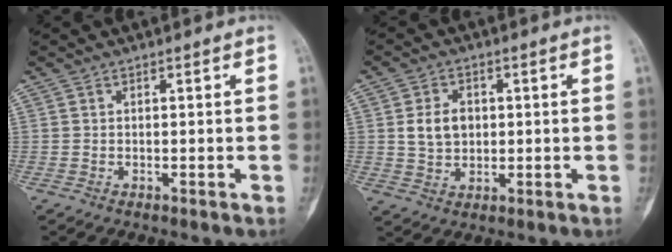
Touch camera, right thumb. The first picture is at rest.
{"total": 6.4, "force": [0.8, 4.8, 4.1], "torque": [-0.058, -0.002, 0.017]}